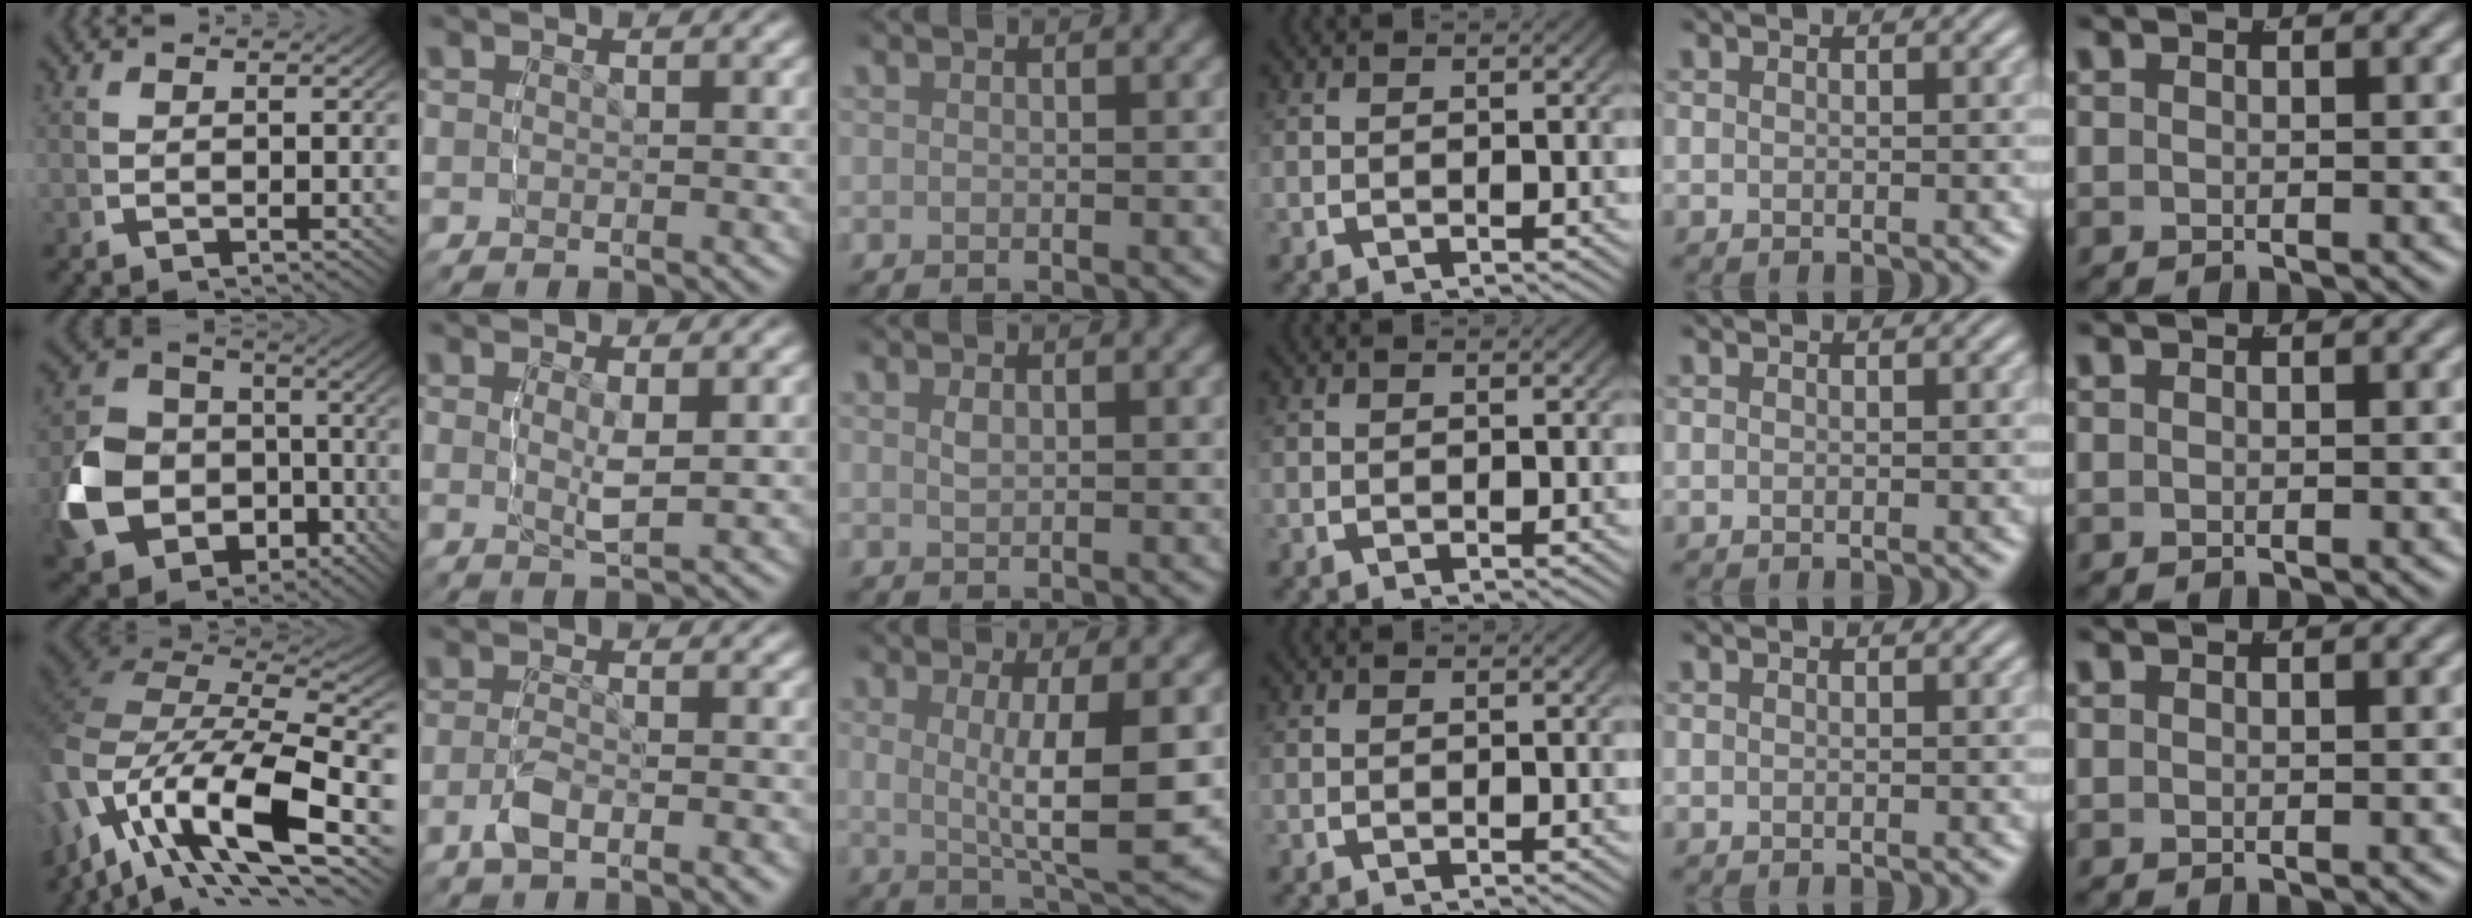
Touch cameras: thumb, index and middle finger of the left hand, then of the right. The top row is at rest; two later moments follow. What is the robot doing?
{"motion": "grasp_and_lifting", "object": "button"}